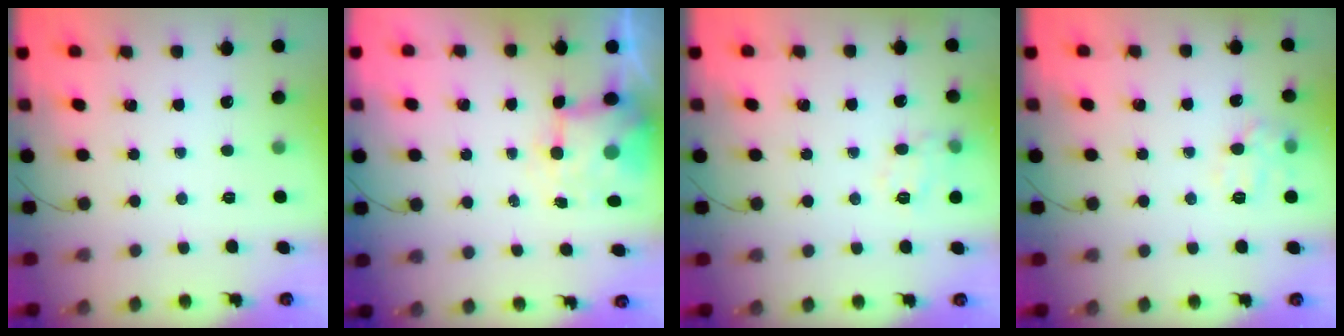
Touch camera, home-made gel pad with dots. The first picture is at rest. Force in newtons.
{"total": 6.7, "press": 6.6, "slide": 1.2}
{"total": 9.4, "press": 9.4, "slide": 1.1}
{"total": 10.2, "press": 10.1, "slide": 0.8}